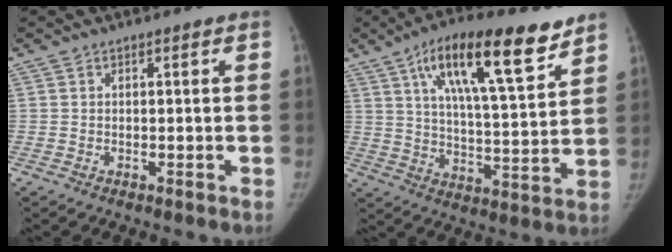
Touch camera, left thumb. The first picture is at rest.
{"total": 19.9, "force": [11.4, 5.8, 15.2], "torque": [-0.223, -0.035, 0.187]}